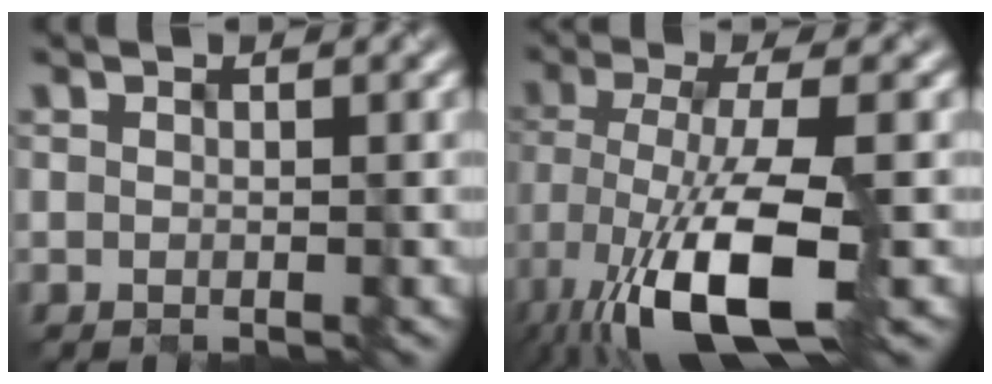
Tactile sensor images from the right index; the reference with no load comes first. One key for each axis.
{"total": 10.9, "fx": -5.3, "fy": 3.1, "fz": 9.1, "tx": -0.179, "ty": -0.017, "tz": -0.095}